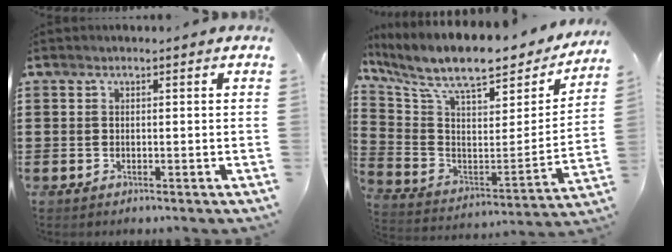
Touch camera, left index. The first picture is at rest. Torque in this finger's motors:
{"motor_torque": [1.92, 0.21, 1.05, 0.21]}